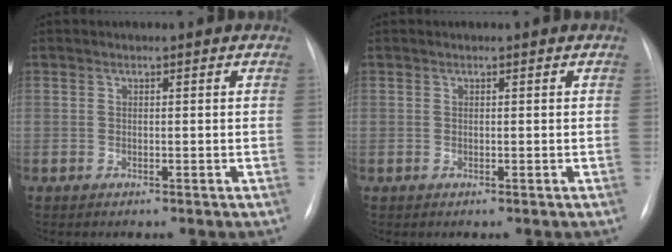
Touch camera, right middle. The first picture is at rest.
{"total": 0.0}